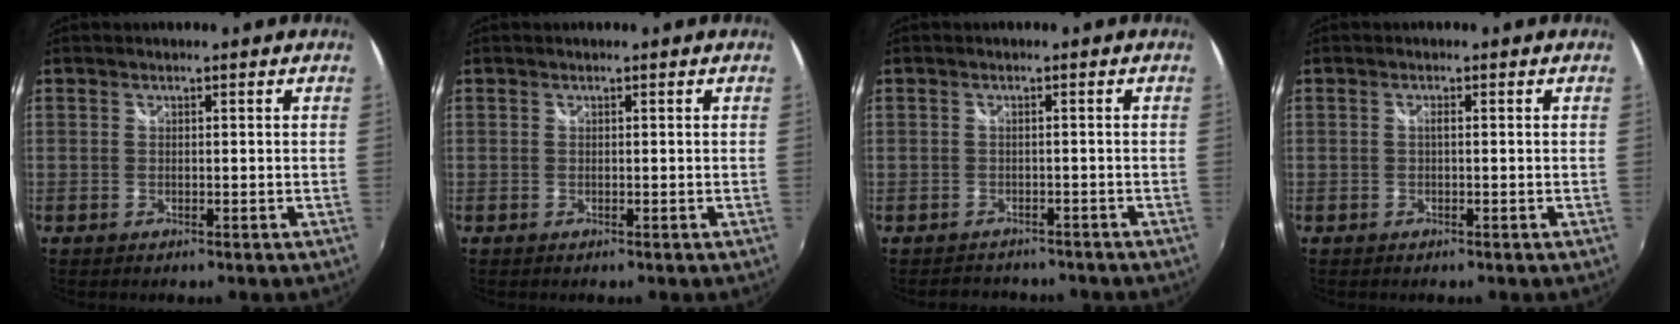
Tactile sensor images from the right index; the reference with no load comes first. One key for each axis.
{"total": 0.0}
{"total": 3.7, "fx": -3.0, "fy": 2.1, "fz": 0.2, "tx": -0.001, "ty": 0.005, "tz": -0.043}
{"total": 0.8, "fx": -0.1, "fy": 0.1, "fz": 0.8, "tx": -0.014, "ty": 0.002, "tz": -0.003}